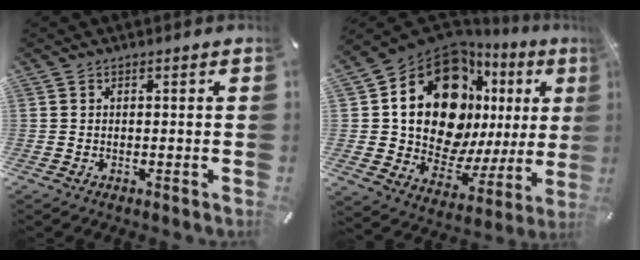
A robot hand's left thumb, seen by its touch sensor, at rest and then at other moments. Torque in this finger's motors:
{"motor_torque": [2.20, 2.80, 1.63, -1.14, 0.65]}